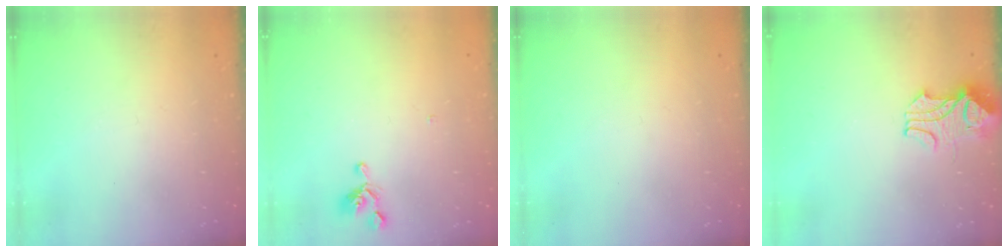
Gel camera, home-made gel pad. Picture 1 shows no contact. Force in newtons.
{"total": 0.8, "press": 0.7, "slide": 0.5}
{"total": 0.0}
{"total": 2.2, "press": 2.0, "slide": 0.8}